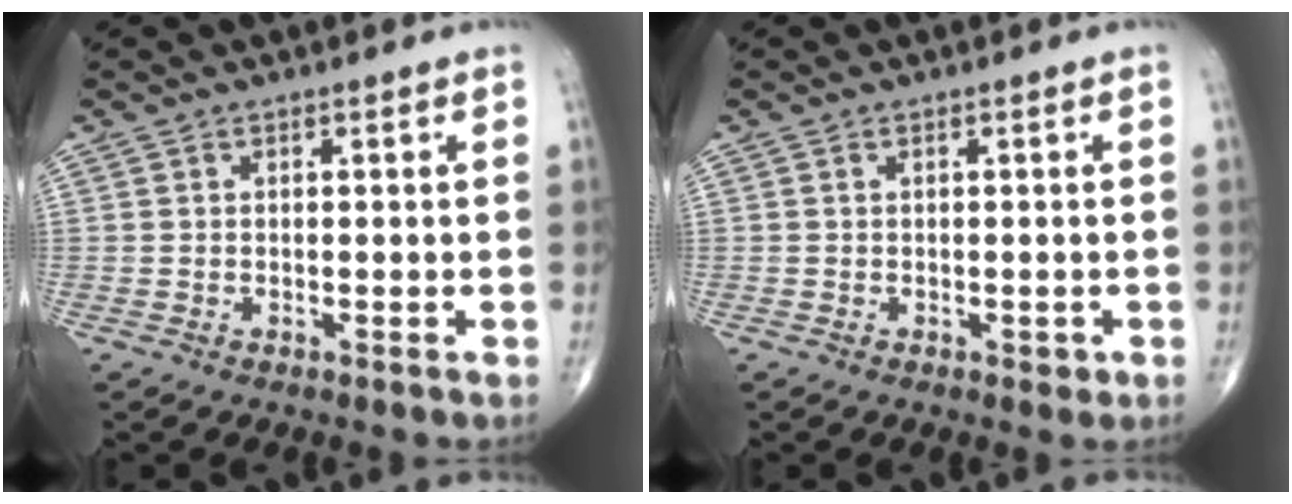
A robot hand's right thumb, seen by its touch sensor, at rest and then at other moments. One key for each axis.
{"total": 1.3, "fx": -0.2, "fy": 0.8, "fz": 1.0, "tx": -0.008, "ty": -0.002, "tz": -0.002}